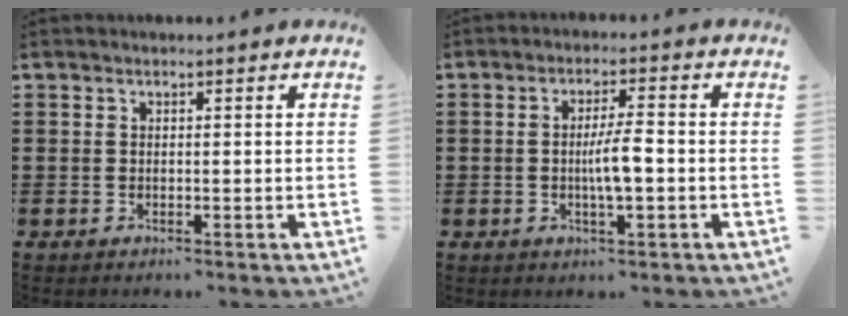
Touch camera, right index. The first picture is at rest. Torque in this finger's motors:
{"motor_torque": [0.34, 0.06, 0.19, 0.05]}